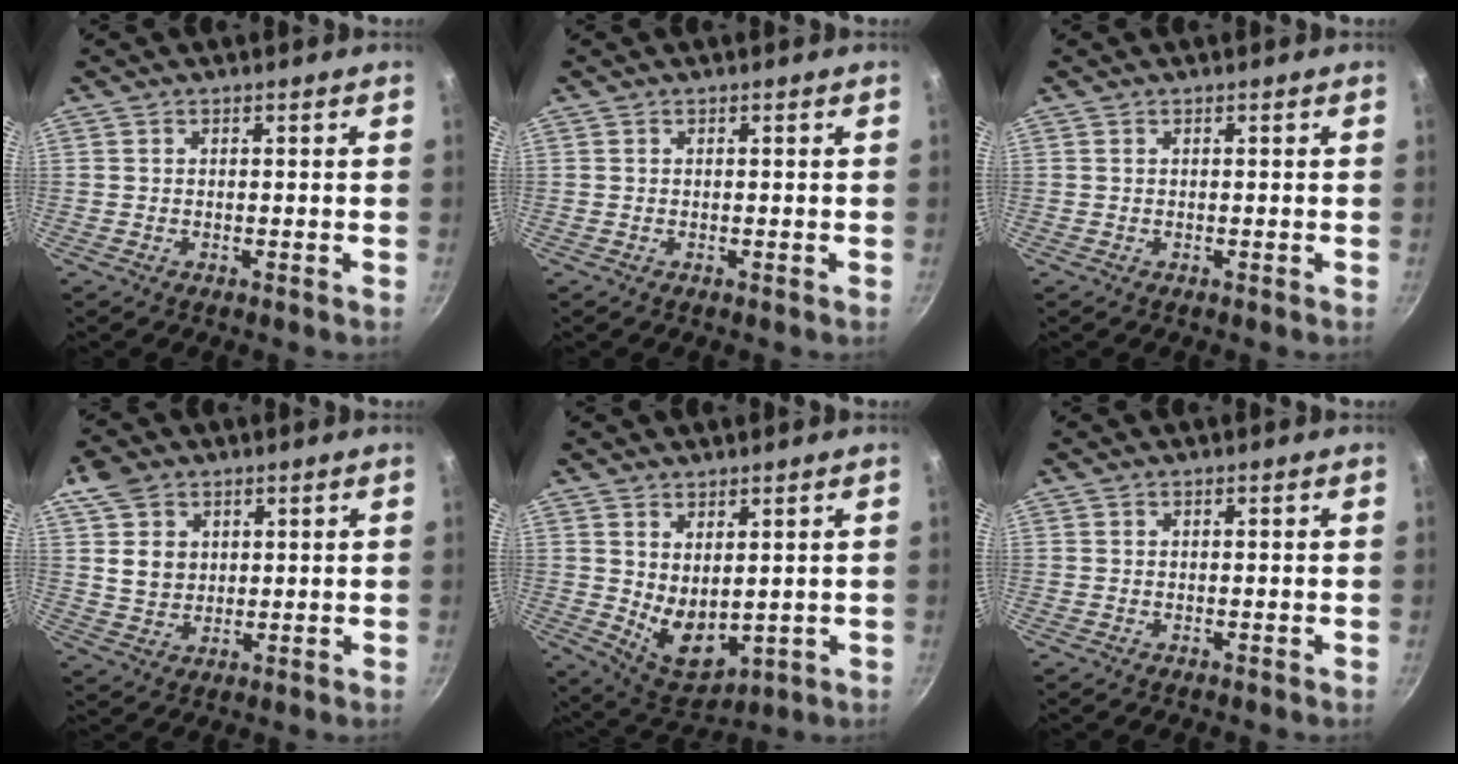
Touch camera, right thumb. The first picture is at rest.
{"total": 0.0}
{"total": 0.0}
{"total": 7.9, "force": [2.8, 6.2, 4.0], "torque": [-0.047, -0.012, 0.053]}
{"total": 8.7, "force": [1.9, 5.1, 6.7], "torque": [-0.089, -0.036, 0.055]}
{"total": 0.0}